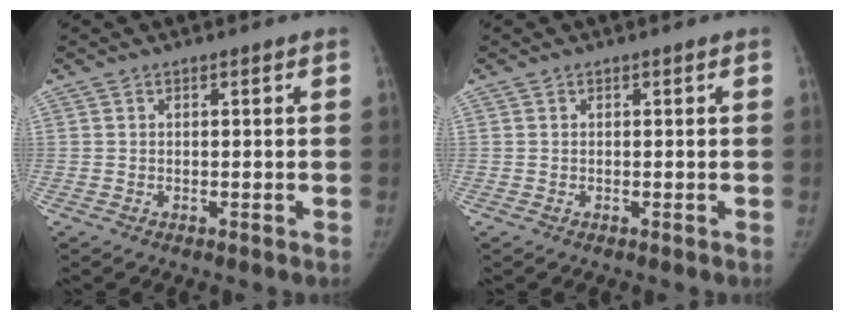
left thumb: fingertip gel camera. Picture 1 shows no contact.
{"total": 0.0}